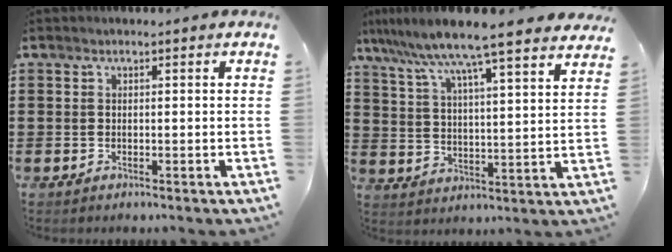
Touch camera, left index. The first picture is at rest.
{"total": 8.6, "force": [7.6, -0.6, 3.8], "torque": [-0.107, -0.047, 0.125]}